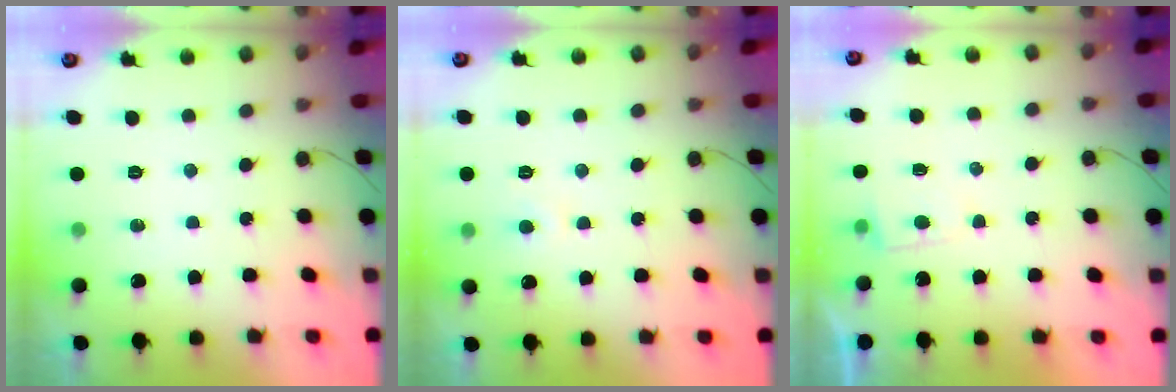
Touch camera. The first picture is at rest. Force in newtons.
{"total": 5.0, "press": 5.0, "slide": 0.3}
{"total": 2.8, "press": 2.8, "slide": 0.4}